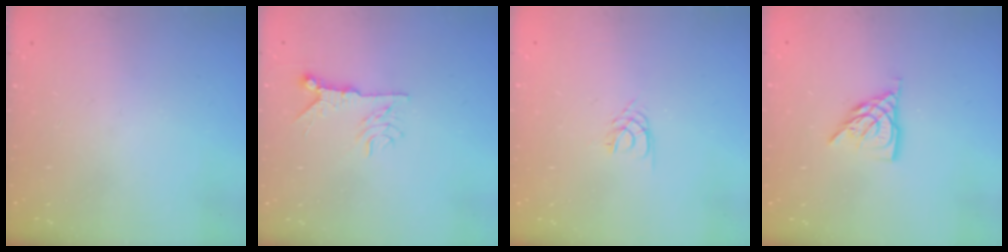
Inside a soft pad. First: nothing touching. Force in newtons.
{"total": 7.3, "press": 7.3, "slide": 0.7}
{"total": 2.4, "press": 2.4, "slide": 0.3}
{"total": 8.3, "press": 8.2, "slide": 0.9}